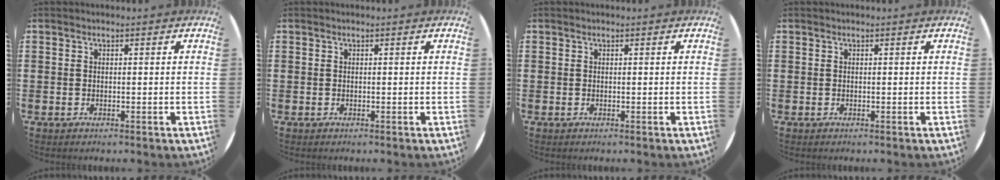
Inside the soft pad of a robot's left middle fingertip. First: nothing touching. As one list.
[{"total": 0.0}, {"total": 0.0}, {"total": 0.0}]